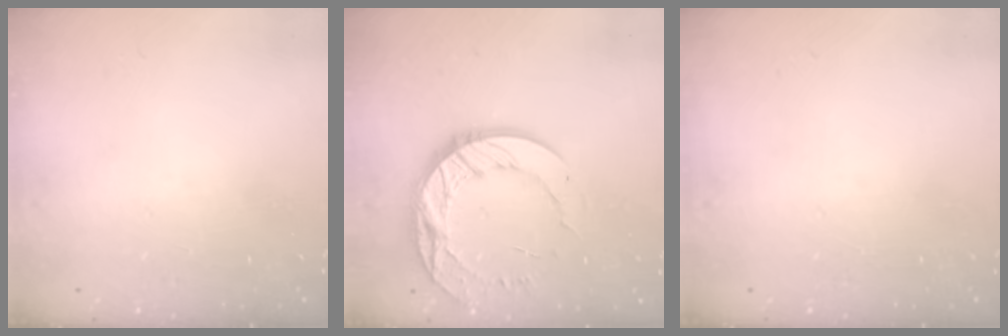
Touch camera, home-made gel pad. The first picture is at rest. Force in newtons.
{"total": 15.4, "press": 15.3, "slide": 1.3}
{"total": 0.0}